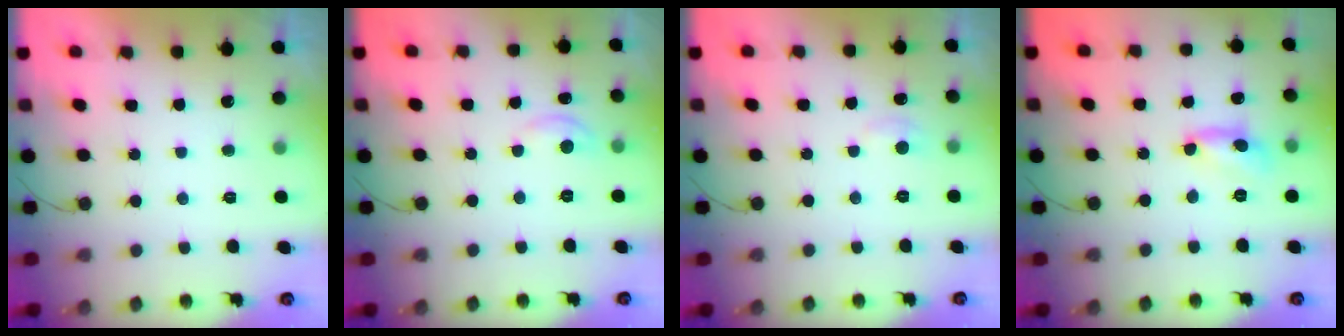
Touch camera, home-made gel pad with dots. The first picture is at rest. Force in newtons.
{"total": 2.8, "press": 2.8, "slide": 0.3}
{"total": 4.3, "press": 4.3, "slide": 0.6}
{"total": 4.9, "press": 4.8, "slide": 0.4}